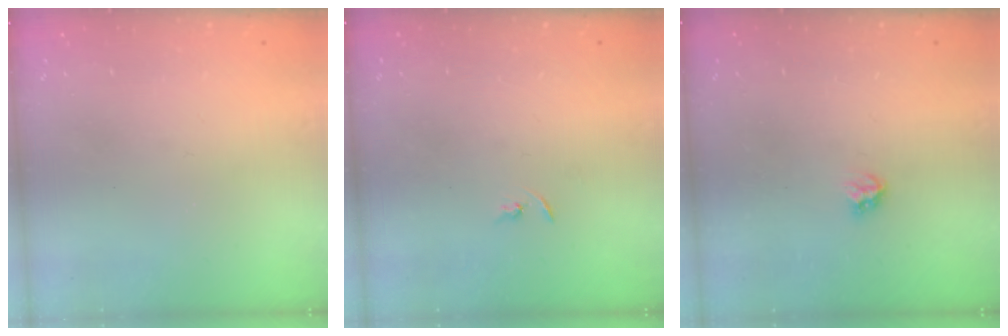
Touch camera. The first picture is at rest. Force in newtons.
{"total": 3.3, "press": 3.2, "slide": 0.4}
{"total": 2.8, "press": 2.8, "slide": 0.5}